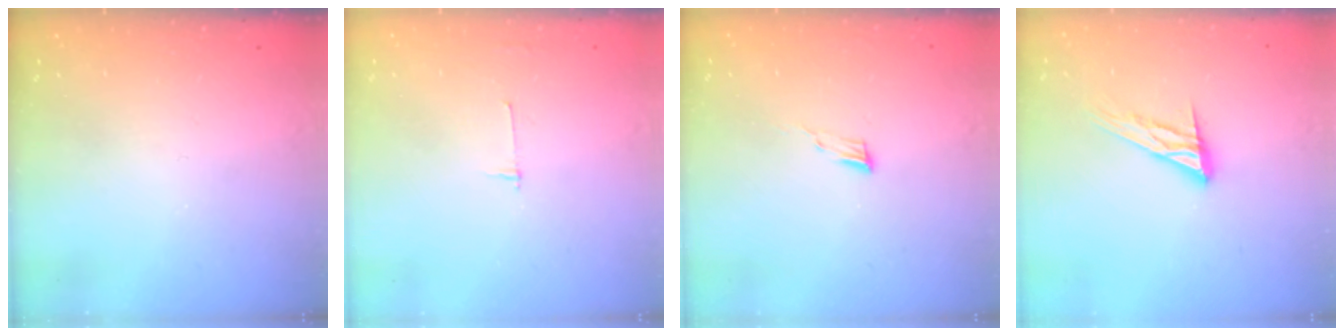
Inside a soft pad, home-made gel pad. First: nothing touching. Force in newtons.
{"total": 2.7, "press": 2.7, "slide": 0.3}
{"total": 4.4, "press": 4.3, "slide": 1.0}
{"total": 12.0, "press": 12.0, "slide": 1.0}